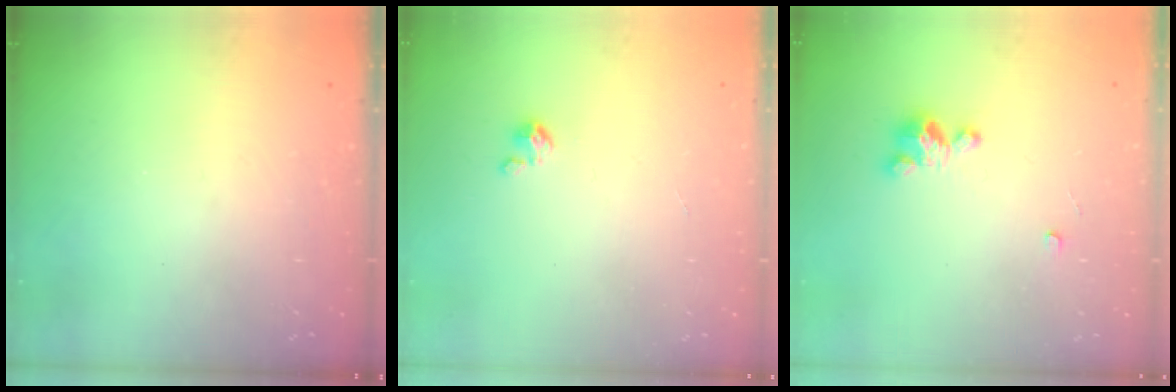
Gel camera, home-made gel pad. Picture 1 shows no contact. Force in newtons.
{"total": 2.5, "press": 2.5, "slide": 0.3}
{"total": 3.6, "press": 3.6, "slide": 0.2}